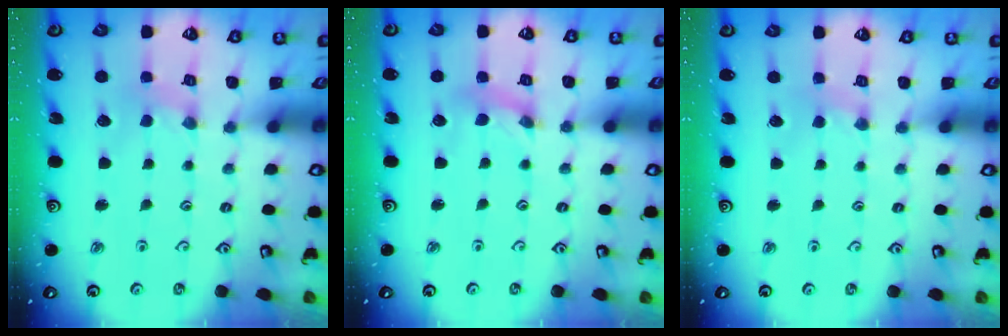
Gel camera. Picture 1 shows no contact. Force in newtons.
{"total": 2.1, "press": 2.1, "slide": 0.3}
{"total": 1.4, "press": 1.4, "slide": 0.3}